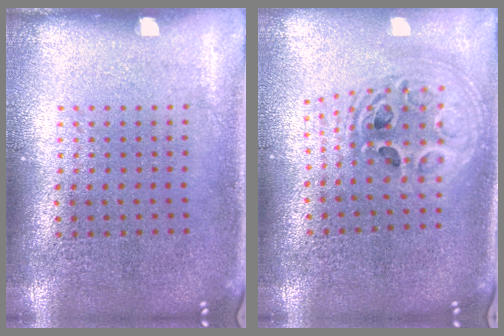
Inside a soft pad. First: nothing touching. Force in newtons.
{"total": 2.3, "press": 1.8, "slide": 1.4}